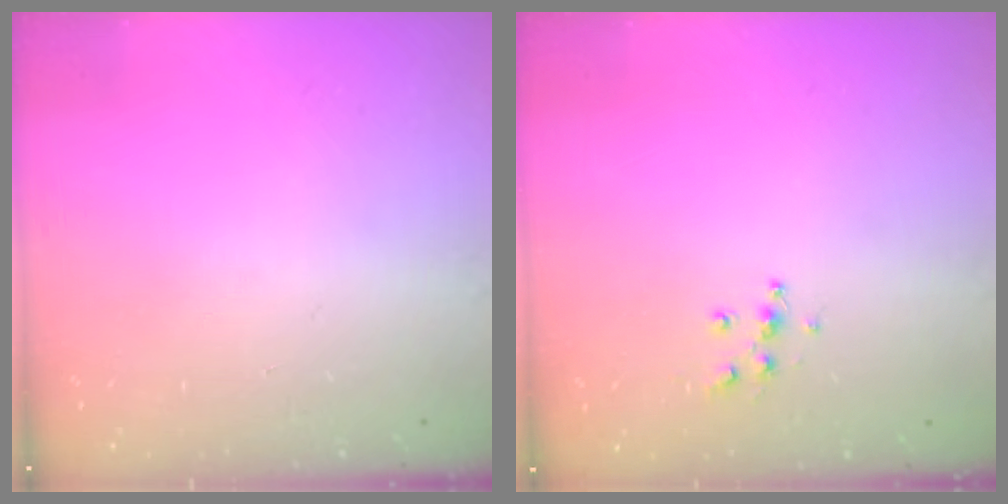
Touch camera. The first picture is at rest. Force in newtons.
{"total": 6.1, "press": 6.1, "slide": 0.4}